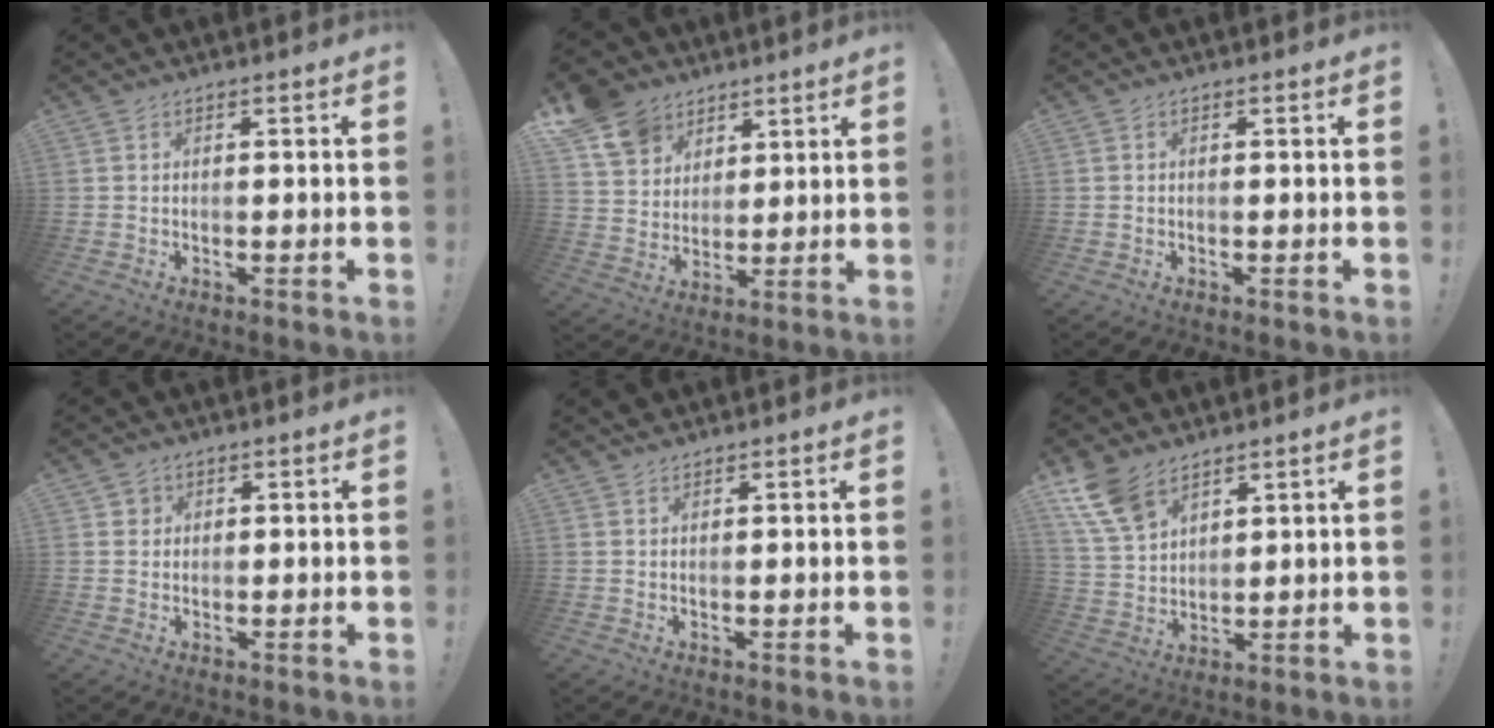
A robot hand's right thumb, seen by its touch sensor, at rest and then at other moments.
{"total": 13.2, "force": [7.9, 9.8, 3.9], "torque": [-0.062, -0.051, 0.156]}
{"total": 0.0}
{"total": 2.2, "force": [0.9, 2.0, 0.3], "torque": [0.005, -0.005, 0.014]}
{"total": 1.2, "force": [1.1, 0.5, 0.1], "torque": [0.000, -0.005, 0.022]}
{"total": 11.7, "force": [7.9, 6.6, 5.6], "torque": [-0.111, -0.035, 0.159]}